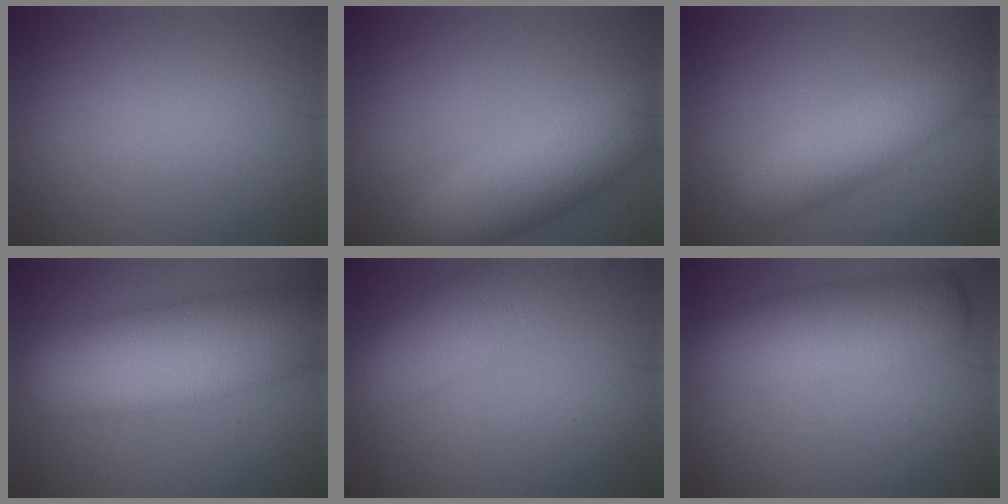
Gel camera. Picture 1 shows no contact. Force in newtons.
{"total": 7.6, "press": 7.6, "slide": 0.2}
{"total": 5.7, "press": 5.7, "slide": 0.1}
{"total": 12.0, "press": 12.0, "slide": 0.6}
{"total": 7.8, "press": 7.8, "slide": 0.4}
{"total": 8.3, "press": 8.3, "slide": 0.2}